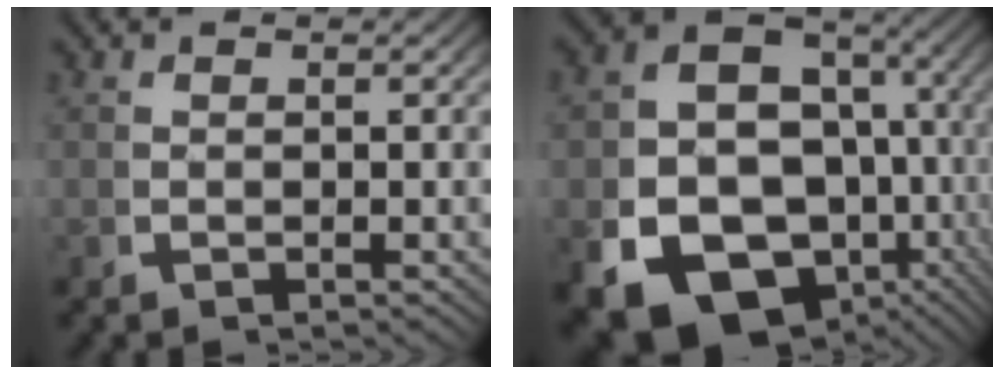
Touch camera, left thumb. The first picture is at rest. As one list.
[{"total": 20.4, "force": [-5.4, 15.6, 12.0], "torque": [-0.264, -0.076, -0.074]}]